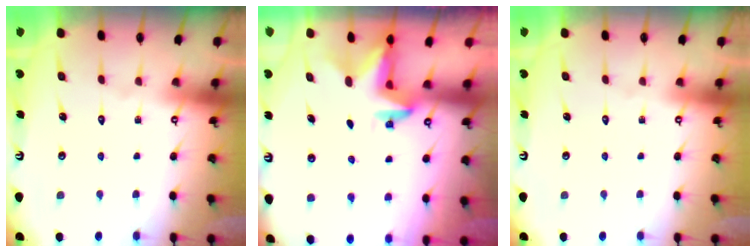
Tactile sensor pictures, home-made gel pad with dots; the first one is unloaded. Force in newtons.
{"total": 2.9, "press": 2.9, "slide": 0.1}
{"total": 0.0}